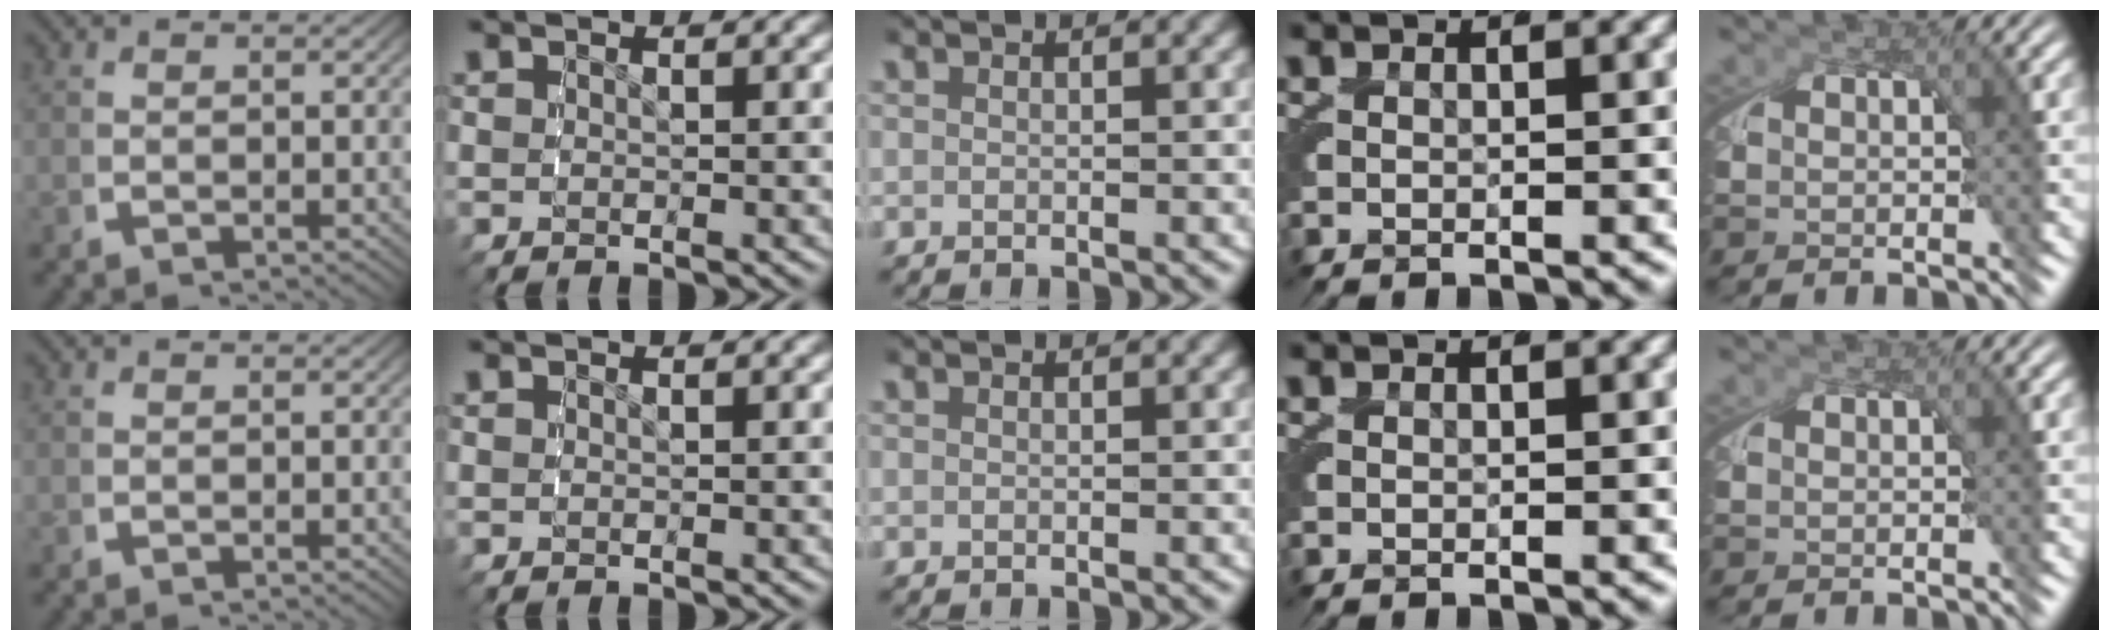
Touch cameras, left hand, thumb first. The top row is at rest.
{}